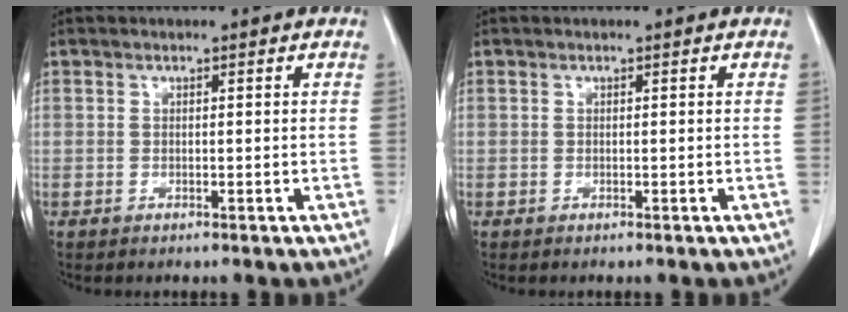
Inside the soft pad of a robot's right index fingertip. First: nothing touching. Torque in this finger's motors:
{"motor_torque": [0.00, 0.00, 0.00, 0.00]}